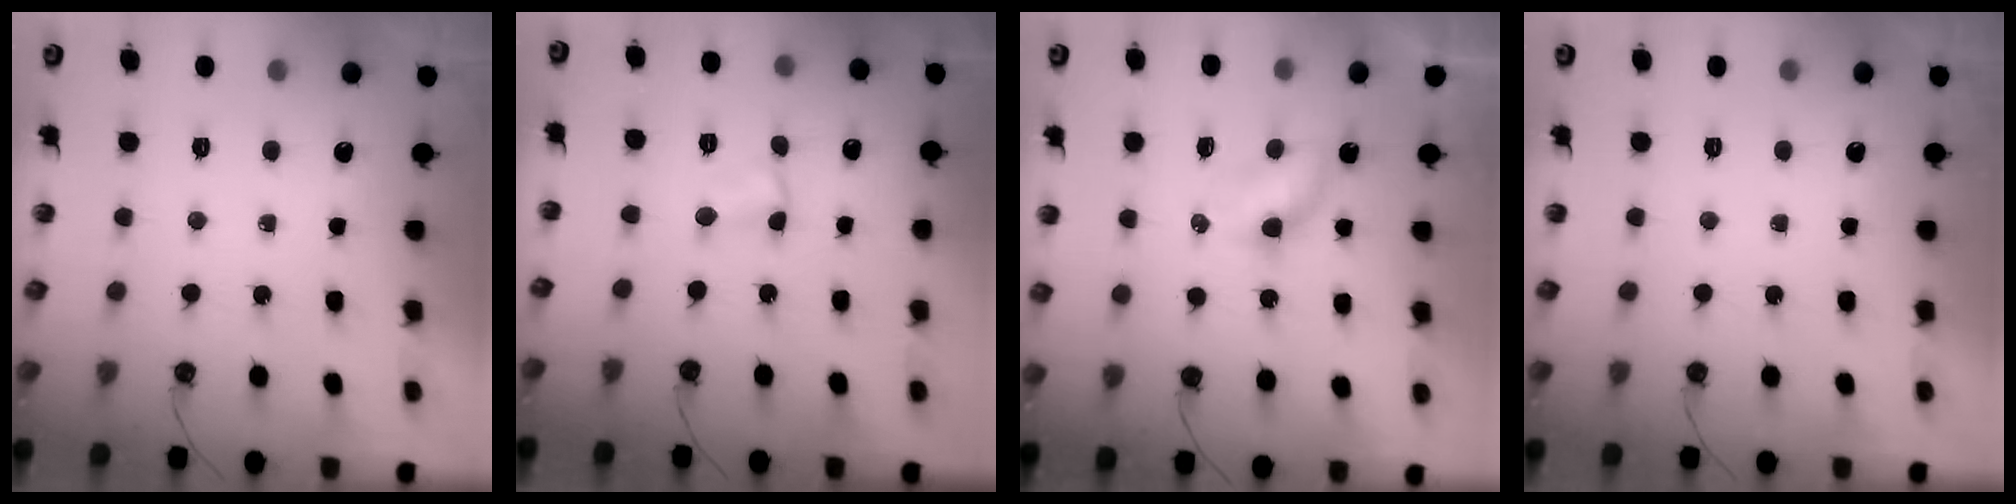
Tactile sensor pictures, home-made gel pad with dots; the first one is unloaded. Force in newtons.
{"total": 1.9, "press": 1.9, "slide": 0.3}
{"total": 4.3, "press": 4.2, "slide": 0.5}
{"total": 0.0}